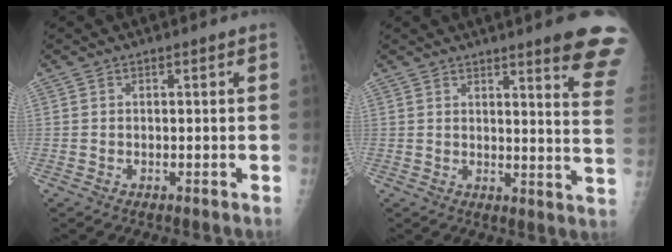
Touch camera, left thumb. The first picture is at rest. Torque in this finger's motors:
{"motor_torque": [3.96, 1.05, 1.63, -1.14, 0.27]}